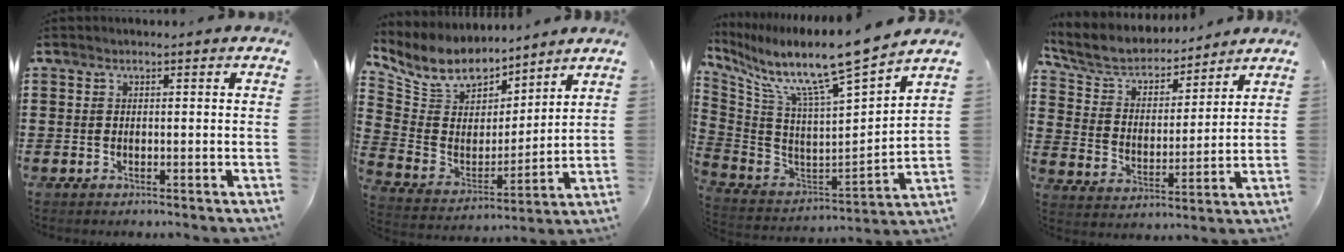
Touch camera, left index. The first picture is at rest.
{"total": 8.8, "force": [7.8, 3.7, 2.0], "torque": [-0.085, -0.046, 0.144]}
{"total": 12.0, "force": [10.0, -0.5, 6.5], "torque": [-0.148, -0.084, 0.159]}
{"total": 6.1, "force": [5.6, 1.9, 1.6], "torque": [-0.062, -0.033, 0.094]}